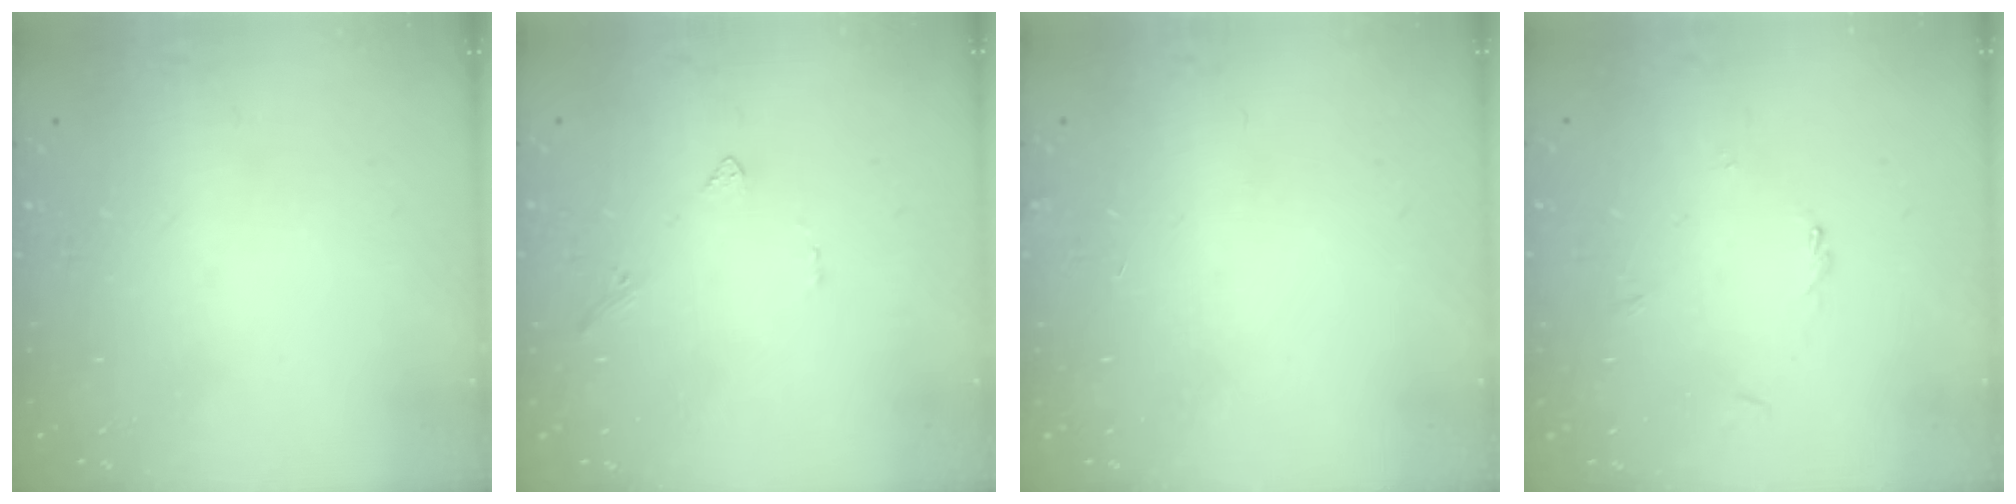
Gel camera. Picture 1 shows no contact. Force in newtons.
{"total": 1.6, "press": 1.5, "slide": 0.5}
{"total": 1.9, "press": 1.9, "slide": 0.2}
{"total": 1.2, "press": 1.1, "slide": 0.4}